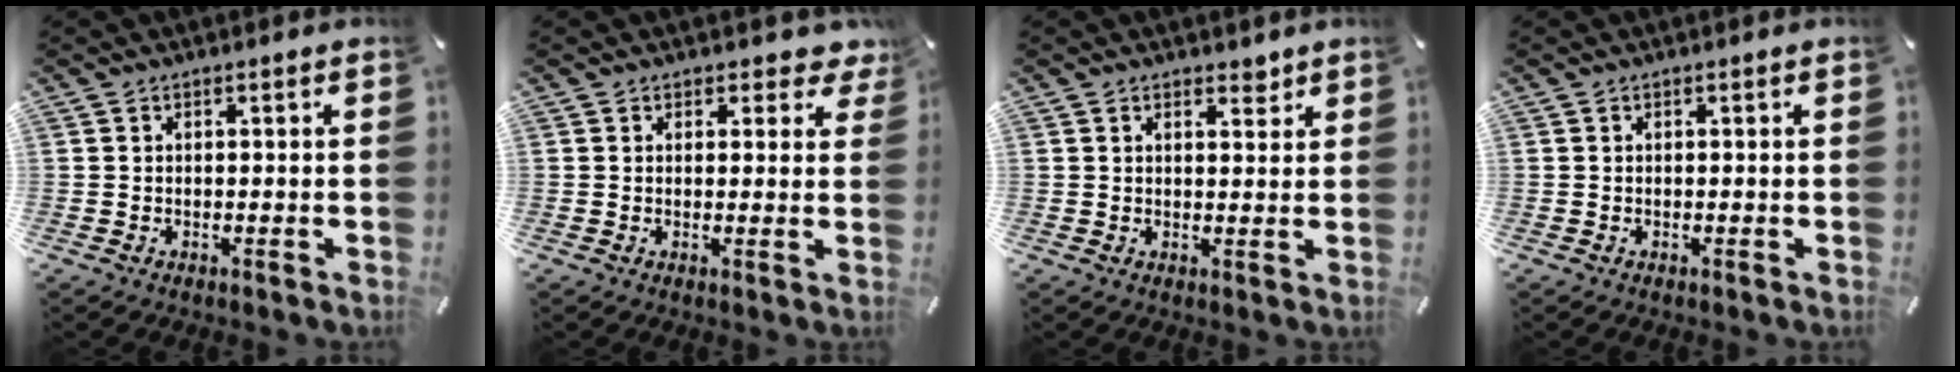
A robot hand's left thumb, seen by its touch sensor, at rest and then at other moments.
{"total": 2.6, "force": [1.6, 1.8, 1.1], "torque": [-0.002, -0.003, 0.024]}
{"total": 2.7, "force": [2.1, 1.2, 1.2], "torque": [-0.010, -0.010, 0.034]}
{"total": 0.0}